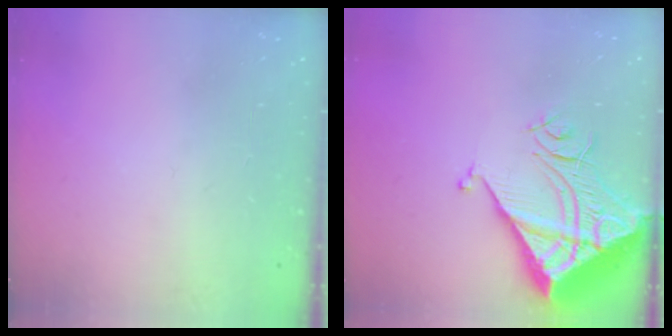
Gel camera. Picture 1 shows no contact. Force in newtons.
{"total": 10.3, "press": 10.3, "slide": 1.3}